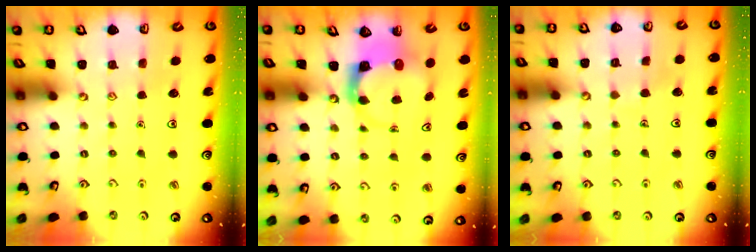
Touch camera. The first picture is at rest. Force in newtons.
{"total": 3.6, "press": 3.6, "slide": 0.5}
{"total": 2.2, "press": 2.2, "slide": 0.1}